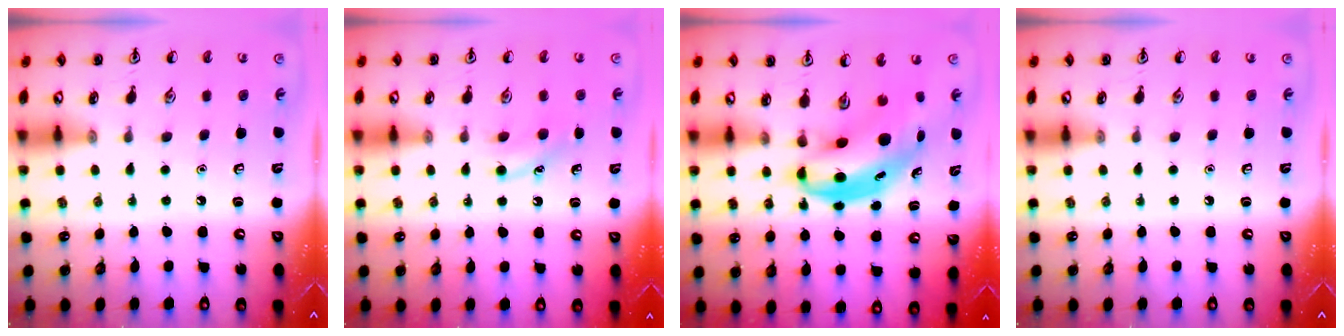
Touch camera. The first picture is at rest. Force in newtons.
{"total": 5.8, "press": 5.6, "slide": 1.6}
{"total": 6.5, "press": 6.2, "slide": 1.8}
{"total": 0.0}